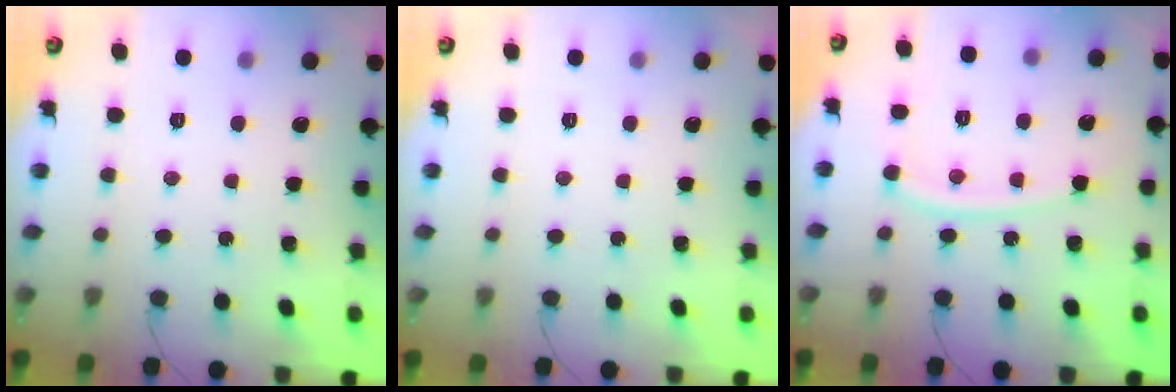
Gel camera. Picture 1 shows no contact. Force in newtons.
{"total": 0.0}
{"total": 10.7, "press": 10.7, "slide": 1.1}